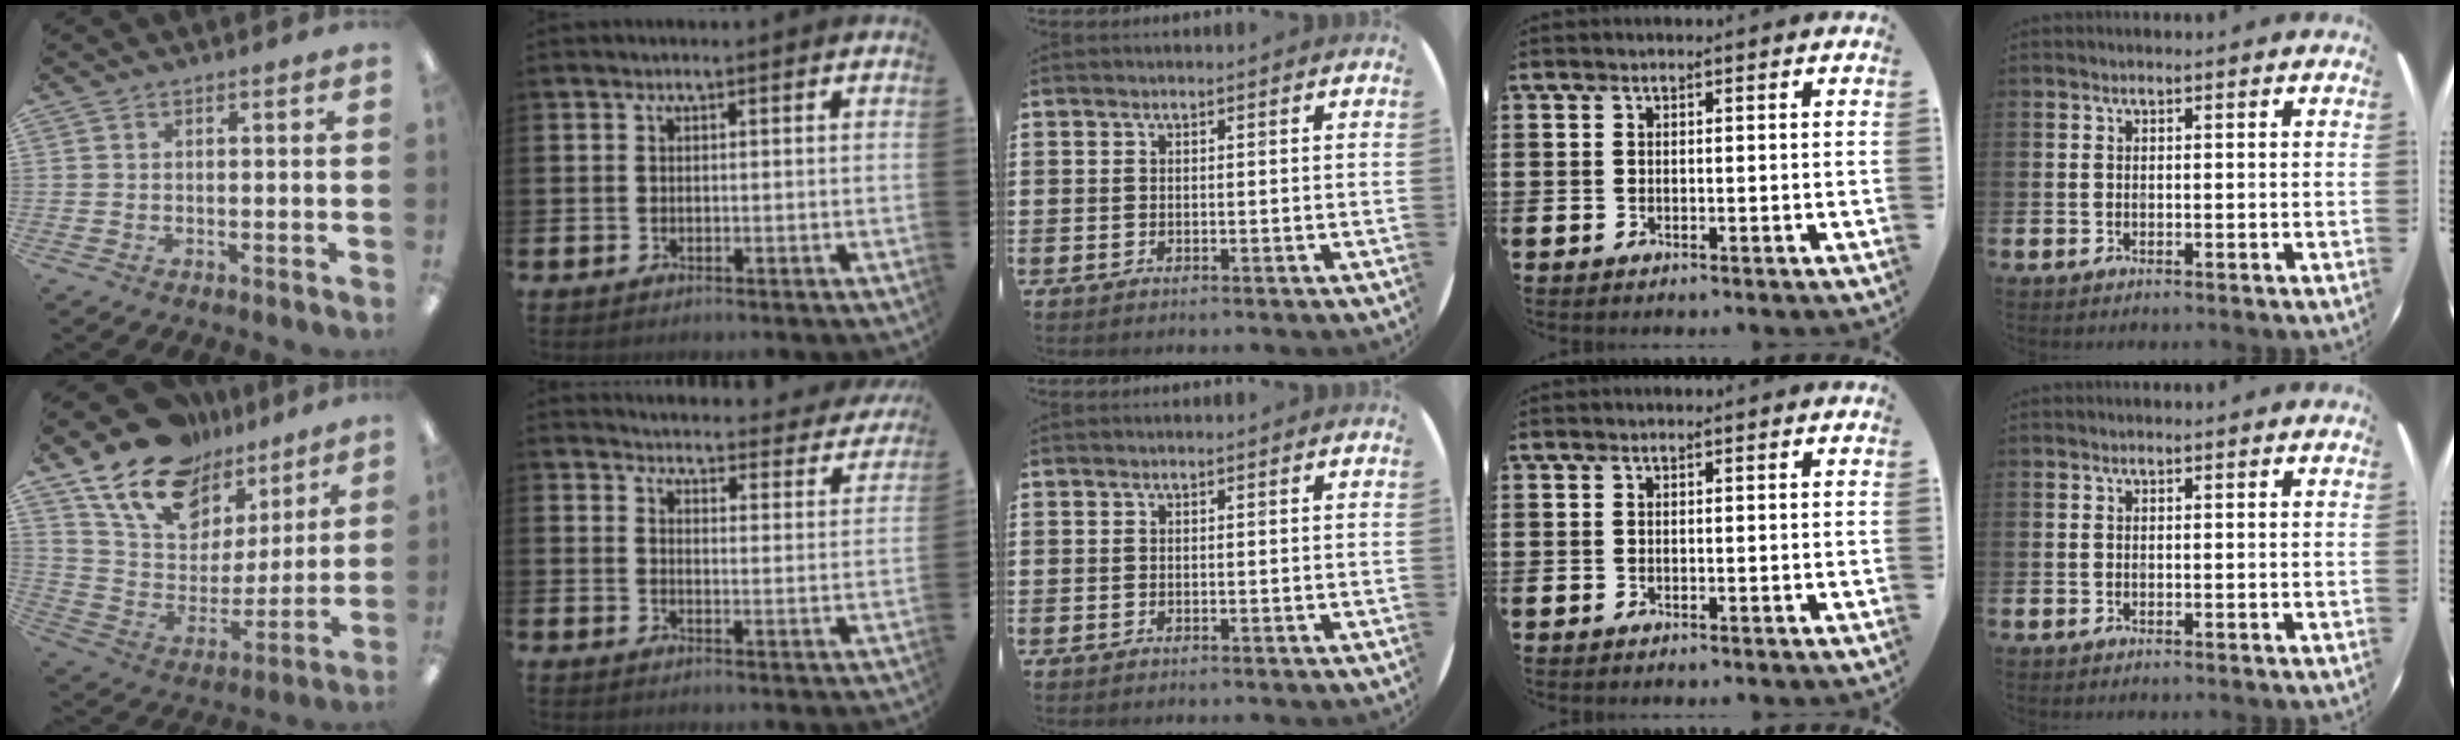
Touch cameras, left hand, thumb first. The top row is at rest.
{"thumb": {"total": 17.3, "force": [12.5, 10.1, 6.3], "torque": [-0.133, -0.081, 0.228]}, "index": {"total": 3.8, "force": [3.7, 0.5, 0.4], "torque": [-0.020, -0.034, 0.058]}}